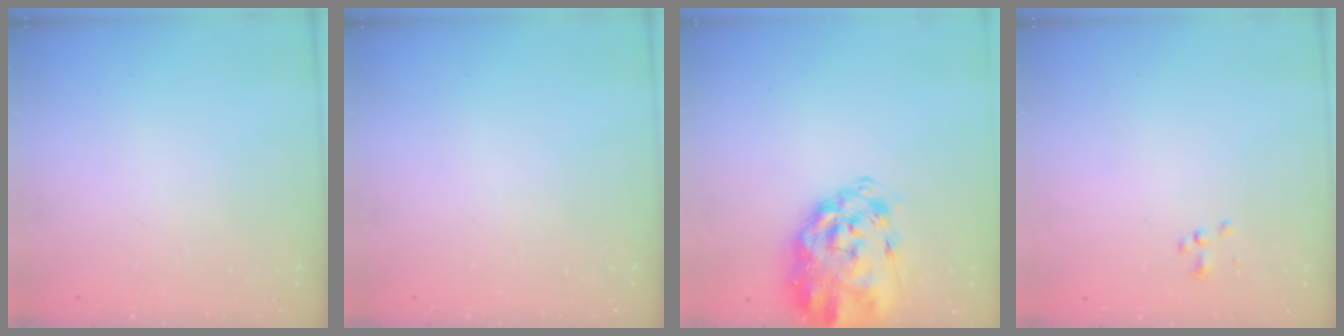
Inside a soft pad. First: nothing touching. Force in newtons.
{"total": 0.0}
{"total": 6.2, "press": 5.7, "slide": 2.6}
{"total": 1.2, "press": 1.2, "slide": 0.3}